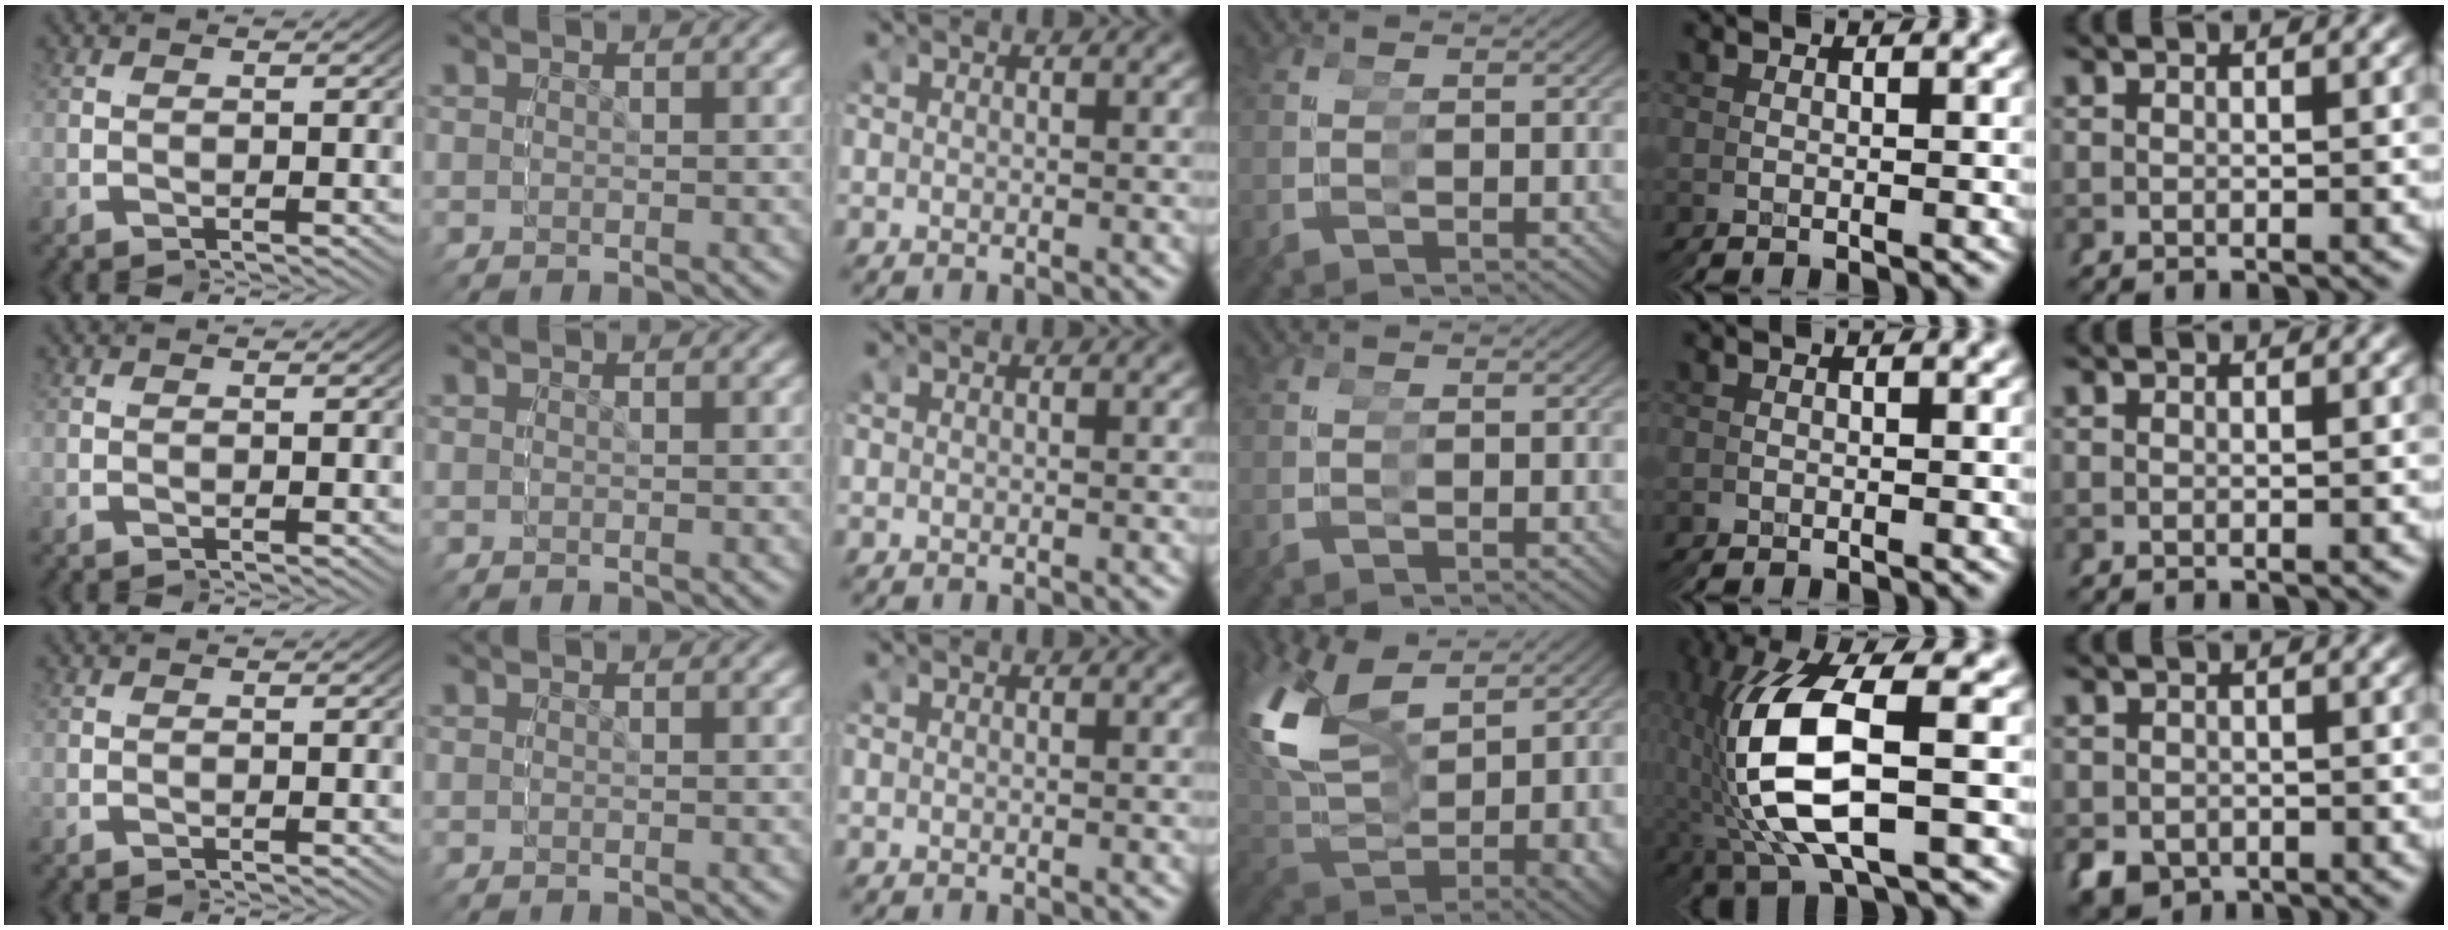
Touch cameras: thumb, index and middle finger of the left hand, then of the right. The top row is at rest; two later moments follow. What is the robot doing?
{"motion": "grasp_and_lifting", "object": "glue stick"}